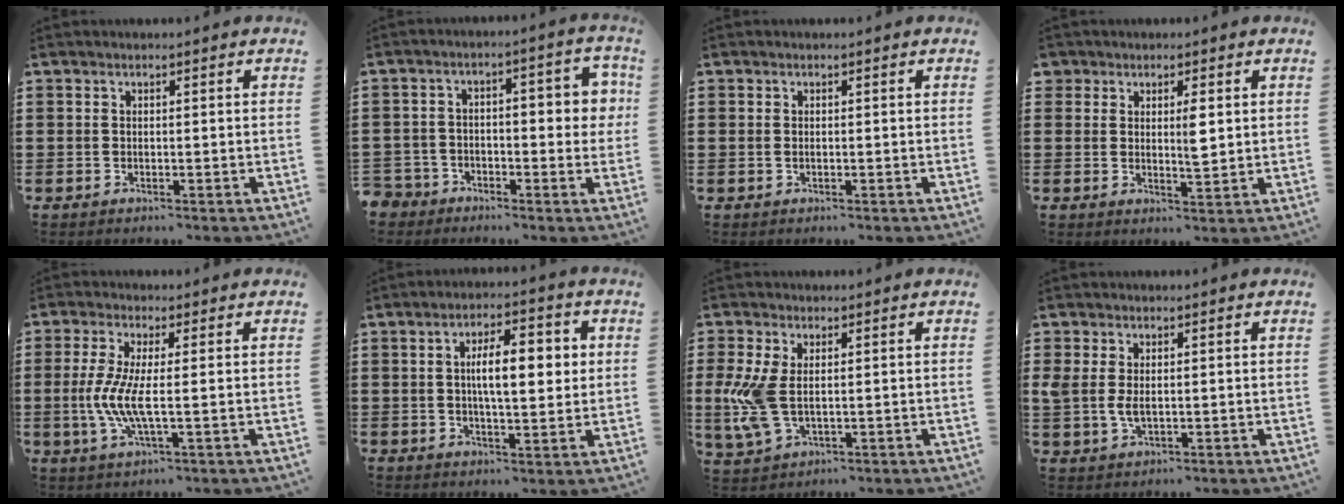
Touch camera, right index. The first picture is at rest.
{"total": 4.9, "force": [-2.1, 3.5, 2.7], "torque": [-0.055, 0.017, -0.046]}
{"total": 0.6, "force": [0.0, 0.3, 0.5], "torque": [-0.012, 0.000, 0.001]}
{"total": 3.8, "force": [1.5, 1.8, 2.9], "torque": [-0.054, 0.004, 0.025]}
{"total": 6.6, "force": [-0.6, 1.2, 6.4], "torque": [-0.145, -0.012, -0.020]}
{"total": 8.2, "force": [1.2, 2.9, 7.6], "torque": [-0.128, 0.005, 0.016]}
{"total": 7.2, "force": [0.5, 3.6, 6.2], "torque": [-0.157, -0.007, 0.003]}
{"total": 3.5, "force": [0.5, 1.8, 2.9], "torque": [-0.083, -0.002, 0.002]}